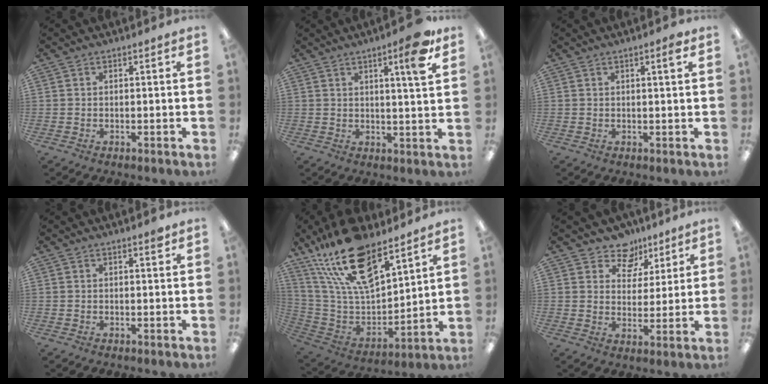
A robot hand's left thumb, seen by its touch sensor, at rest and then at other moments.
{"total": 7.5, "force": [4.5, 0.8, 6.0], "torque": [-0.087, -0.017, 0.065]}
{"total": 2.0, "force": [1.3, 0.1, 1.5], "torque": [-0.026, -0.001, 0.020]}
{"total": 1.3, "force": [1.0, 0.3, 0.8], "torque": [-0.002, -0.006, 0.013]}
{"total": 22.9, "force": [16.0, 9.6, 13.2], "torque": [-0.251, -0.090, 0.285]}
{"total": 9.0, "force": [6.6, 5.8, 1.8], "torque": [-0.032, -0.045, 0.122]}